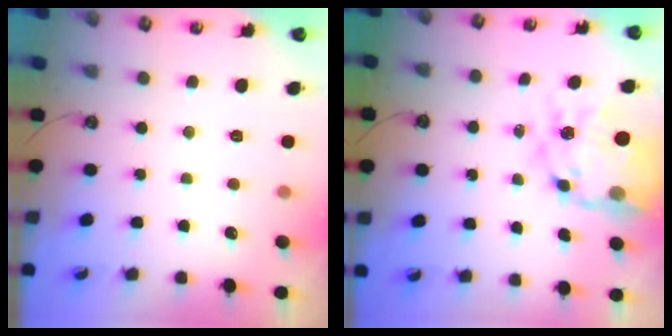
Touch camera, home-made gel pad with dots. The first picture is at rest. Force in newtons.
{"total": 18.4, "press": 18.3, "slide": 1.8}